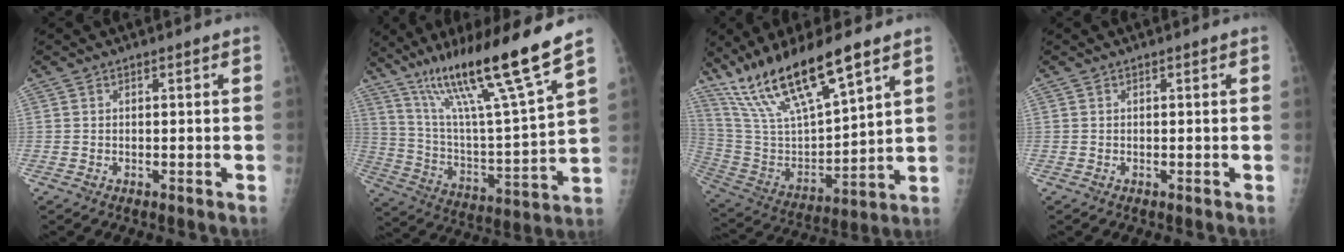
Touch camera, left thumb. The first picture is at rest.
{"total": 21.5, "force": [15.0, 0.5, 15.4], "torque": [-0.242, -0.067, 0.266]}
{"total": 20.3, "force": [14.0, 4.8, 13.9], "torque": [-0.250, -0.050, 0.276]}
{"total": 0.0}